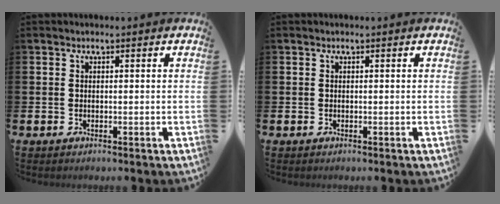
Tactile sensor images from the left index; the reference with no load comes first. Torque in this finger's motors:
{"motor_torque": [0.00, 0.00, 0.01, -0.01]}